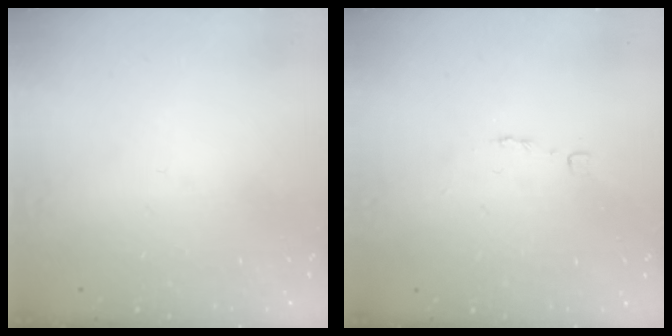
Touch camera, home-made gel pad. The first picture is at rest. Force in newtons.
{"total": 1.8, "press": 1.8, "slide": 0.1}